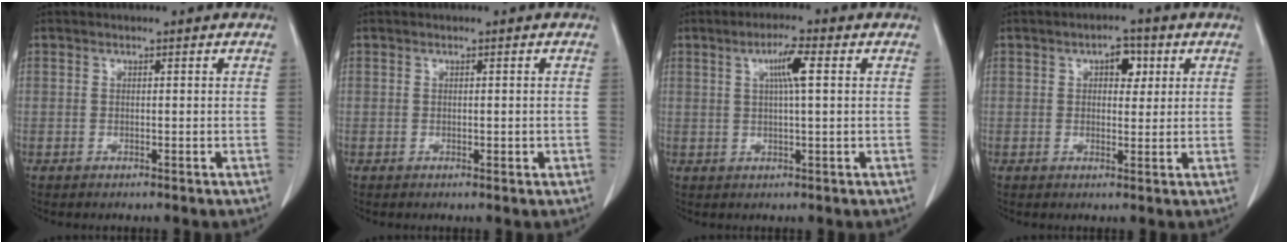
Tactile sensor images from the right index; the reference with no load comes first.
{"total": 0.8, "force": [-0.1, 0.5, 0.6], "torque": [-0.009, 0.002, 0.002]}
{"total": 4.5, "force": [1.4, 0.2, 4.3], "torque": [-0.078, 0.005, 0.023]}
{"total": 3.7, "force": [1.4, 2.0, 2.8], "torque": [-0.040, 0.011, 0.019]}